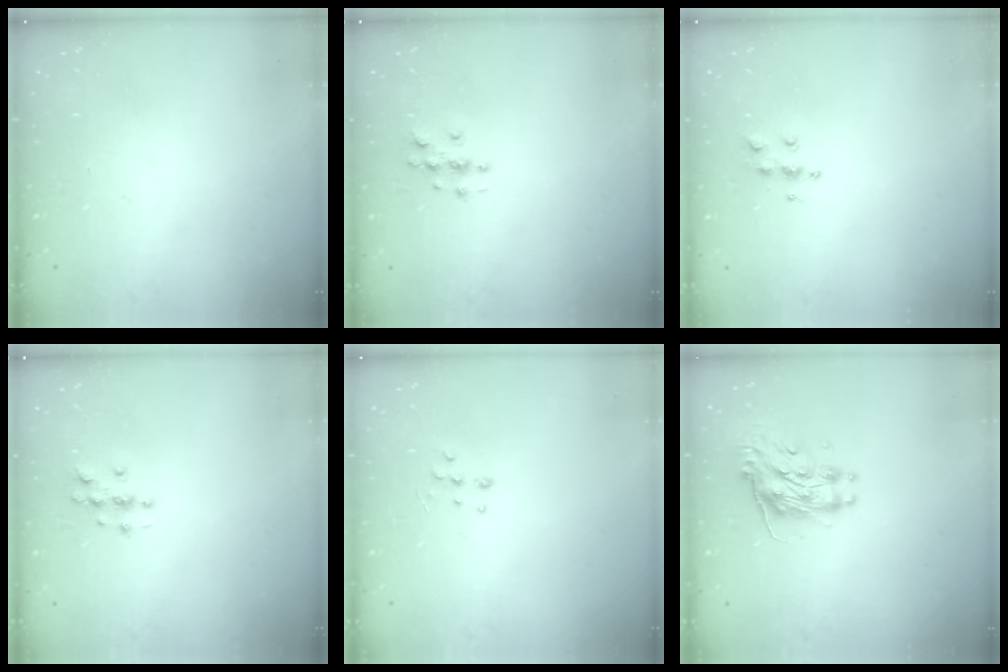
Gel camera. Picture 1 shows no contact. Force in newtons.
{"total": 2.8, "press": 2.8, "slide": 0.3}
{"total": 5.6, "press": 5.6, "slide": 0.4}
{"total": 2.8, "press": 2.8, "slide": 0.3}
{"total": 5.2, "press": 5.2, "slide": 0.7}
{"total": 10.4, "press": 10.4, "slide": 0.8}